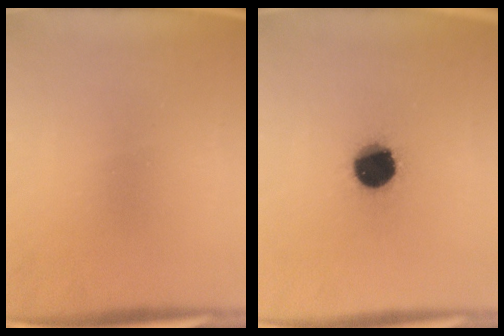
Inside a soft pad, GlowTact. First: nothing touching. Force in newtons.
{"total": 13.6}